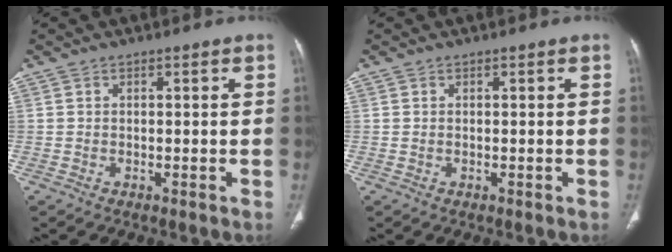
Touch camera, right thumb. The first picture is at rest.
{"total": 0.0}